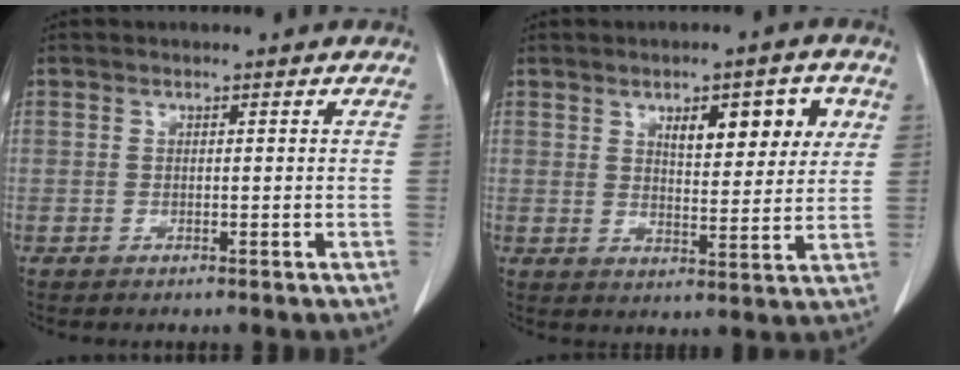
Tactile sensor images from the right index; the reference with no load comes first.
{"total": 8.2, "force": [3.4, 2.4, 7.1], "torque": [-0.098, 0.005, 0.050]}